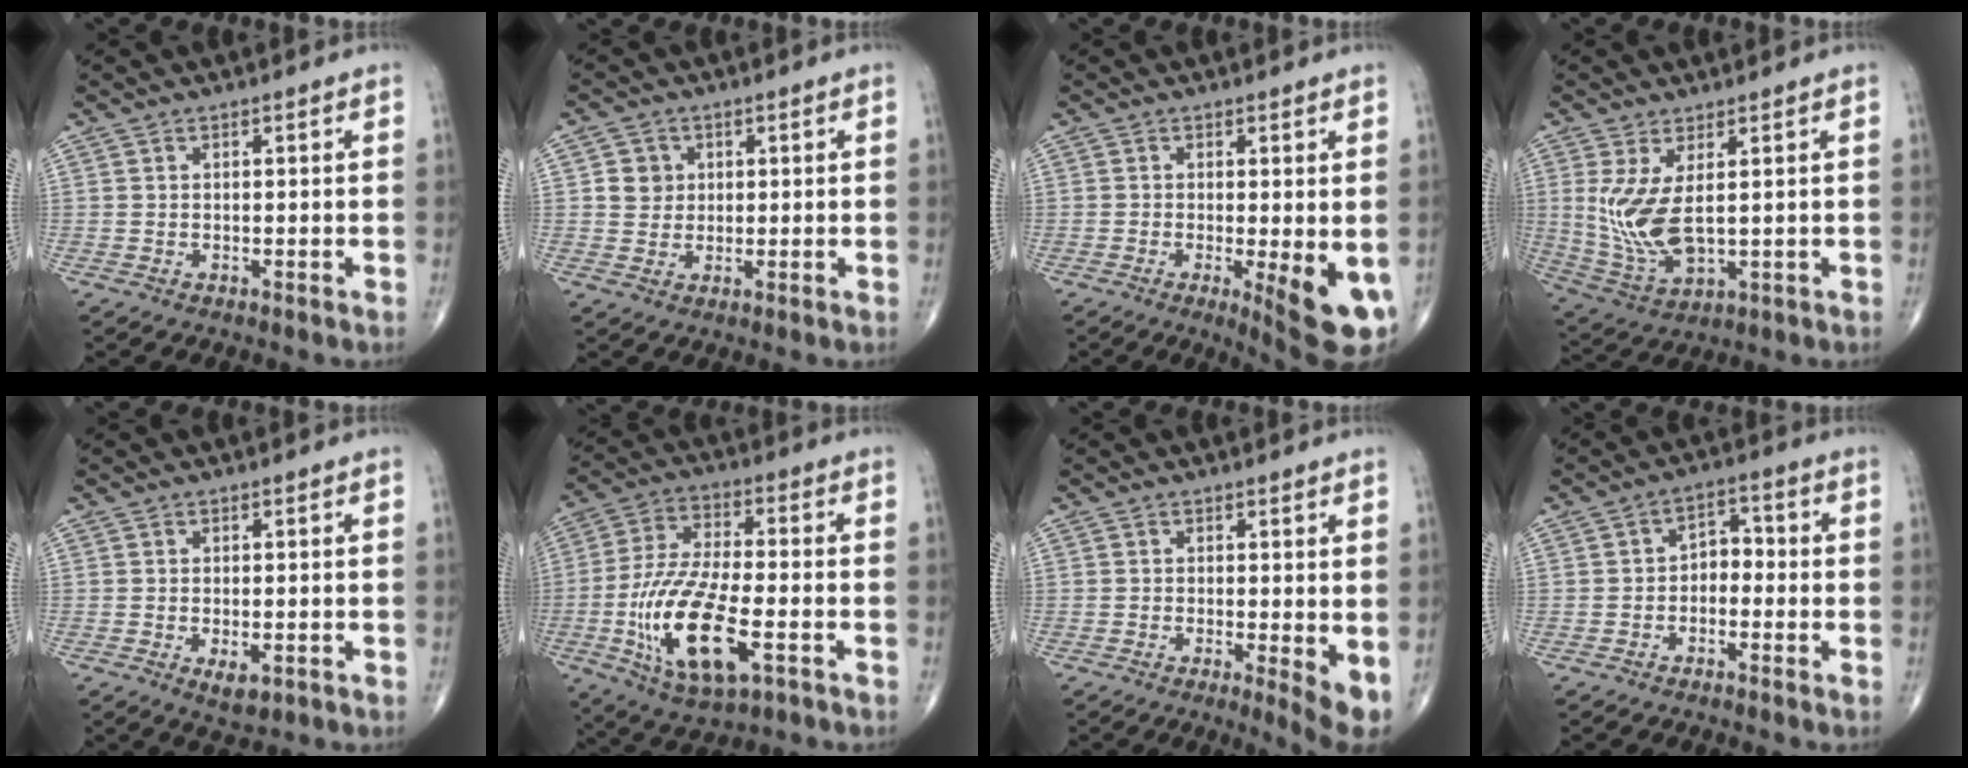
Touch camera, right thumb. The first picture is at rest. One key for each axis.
{"total": 3.9, "fx": 0.9, "fy": 3.6, "fz": 1.1, "tx": 0.003, "ty": 0.000, "tz": 0.013}
{"total": 9.1, "fx": -2.2, "fy": 2.2, "fz": 8.5, "tx": -0.113, "ty": -0.020, "tz": -0.027}
{"total": 10.0, "fx": 1.4, "fy": 4.3, "fz": 8.9, "tx": -0.193, "ty": -0.023, "tz": 0.044}
{"total": 3.3, "fx": -1.2, "fy": 1.5, "fz": 2.7, "tx": -0.042, "ty": -0.006, "tz": -0.014}
{"total": 18.4, "fx": -5.7, "fy": 7.1, "fz": 16.0, "tx": -0.320, "ty": 0.010, "tz": -0.095}
{"total": 5.0, "fx": -0.5, "fy": 1.2, "fz": 4.8, "tx": -0.071, "ty": -0.014, "tz": -0.012}
{"total": 4.1, "fx": -1.2, "fy": 2.9, "fz": 2.7, "tx": -0.021, "ty": 0.026, "tz": -0.033}